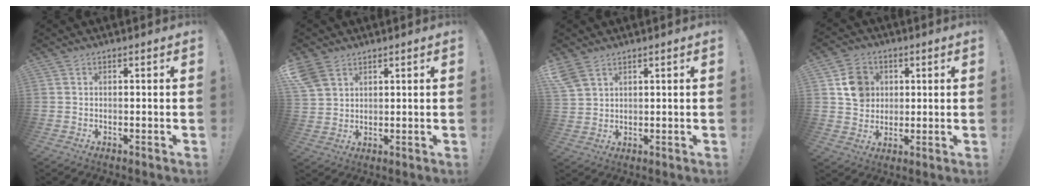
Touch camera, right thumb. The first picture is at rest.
{"total": 5.9, "force": [3.8, 3.8, 2.5], "torque": [-0.062, -0.010, 0.077]}
{"total": 5.1, "force": [3.5, 2.7, 2.5], "torque": [-0.053, -0.010, 0.073]}
{"total": 9.5, "force": [2.6, 8.5, 3.2], "torque": [-0.033, -0.005, 0.057]}